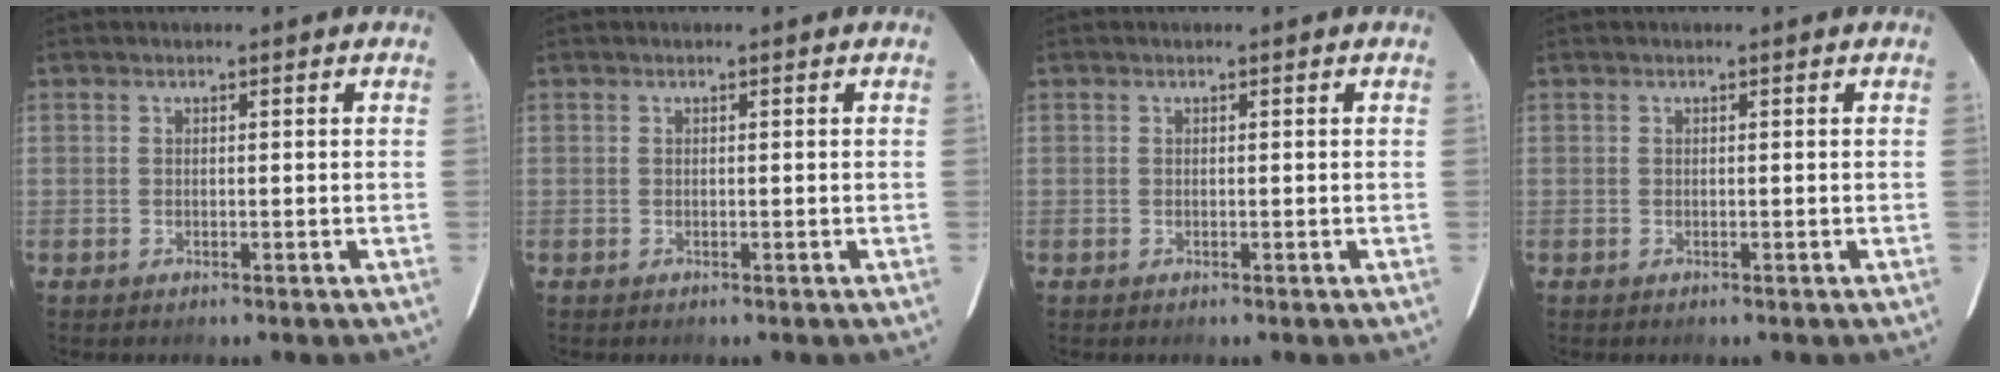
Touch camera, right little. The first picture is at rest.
{"total": 0.0}
{"total": 0.0}
{"total": 0.0}